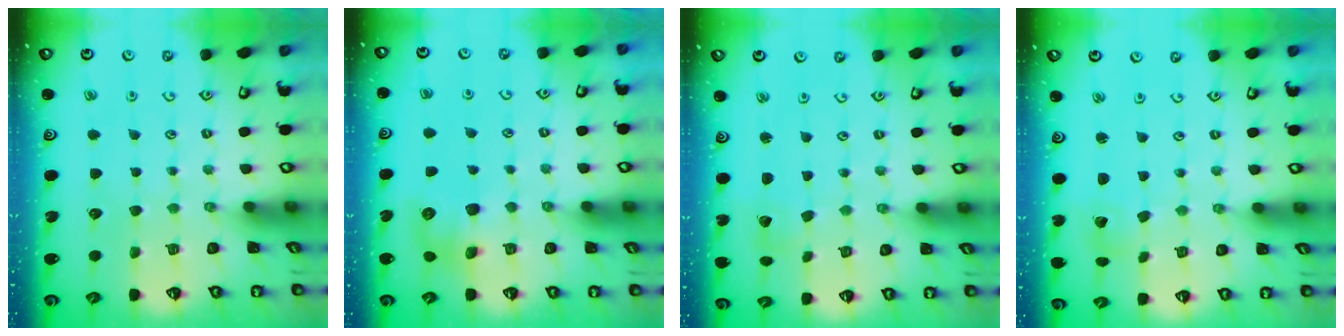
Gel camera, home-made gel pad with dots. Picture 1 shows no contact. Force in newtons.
{"total": 9.0, "press": 9.0, "slide": 0.9}
{"total": 2.0, "press": 2.0, "slide": 0.1}
{"total": 2.3, "press": 2.3, "slide": 0.2}